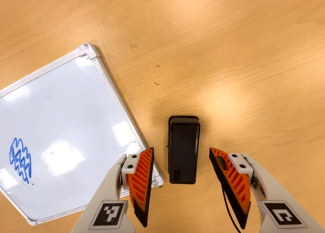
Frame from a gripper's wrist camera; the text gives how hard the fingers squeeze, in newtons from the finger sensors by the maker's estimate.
{"total": 0.0}